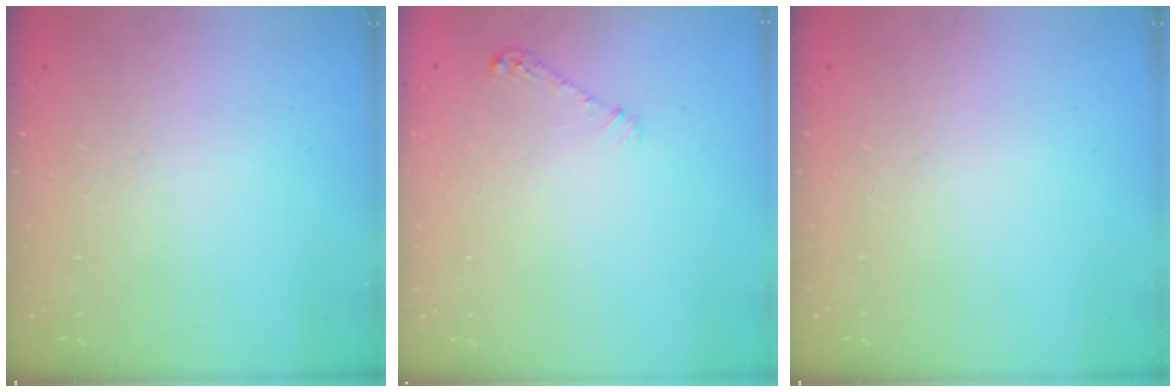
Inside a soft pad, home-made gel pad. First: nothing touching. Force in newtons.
{"total": 4.8, "press": 4.8, "slide": 0.8}
{"total": 0.0}